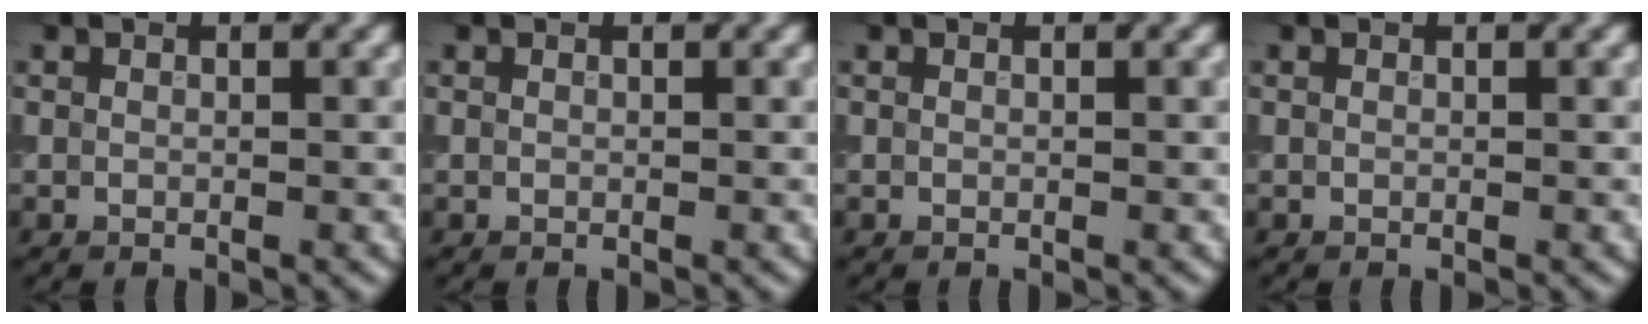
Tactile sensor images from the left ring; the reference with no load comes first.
{"total": 0.0}
{"total": 0.0}
{"total": 0.0}